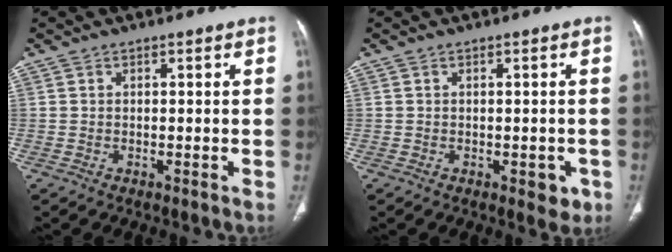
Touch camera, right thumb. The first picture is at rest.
{"total": 3.3, "force": [-1.1, 1.8, 2.5], "torque": [-0.014, 0.000, -0.008]}